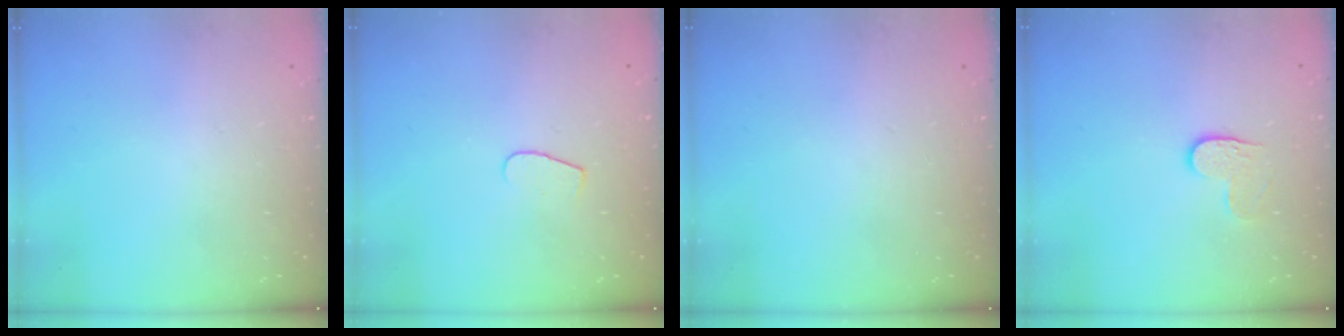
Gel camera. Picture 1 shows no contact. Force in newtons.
{"total": 4.6, "press": 4.5, "slide": 0.4}
{"total": 0.0}
{"total": 4.7, "press": 4.7, "slide": 0.4}